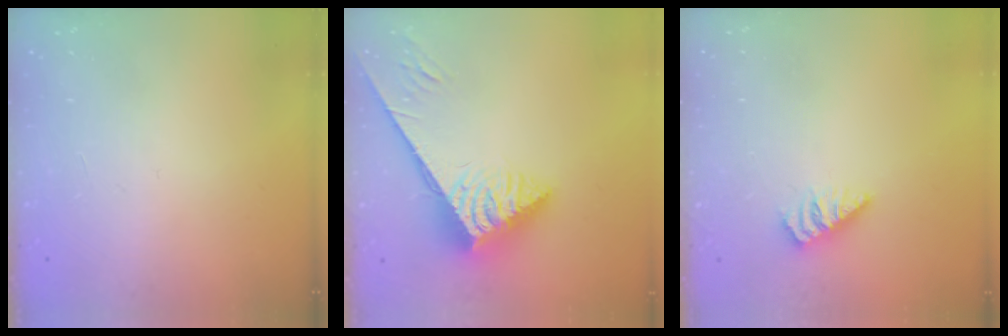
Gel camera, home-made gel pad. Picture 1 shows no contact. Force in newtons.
{"total": 8.1, "press": 8.1, "slide": 0.8}
{"total": 0.0}